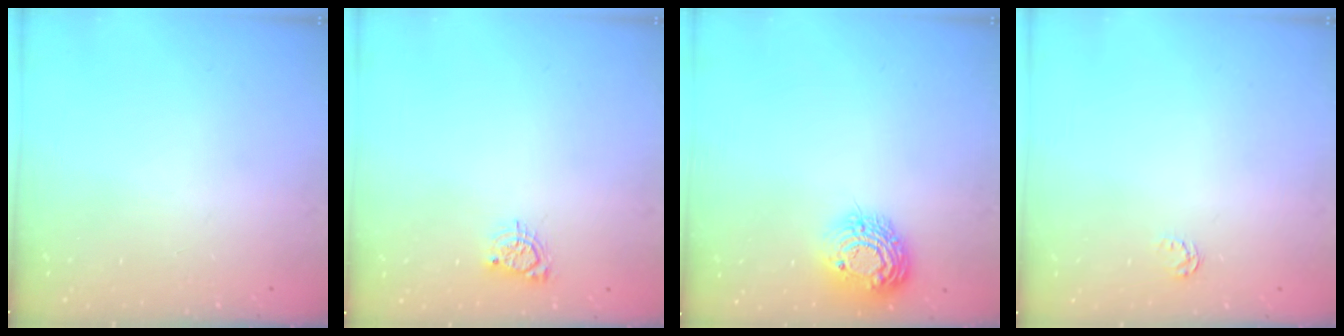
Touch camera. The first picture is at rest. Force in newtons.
{"total": 5.0, "press": 4.9, "slide": 0.6}
{"total": 13.7, "press": 13.6, "slide": 1.1}
{"total": 2.5, "press": 2.5, "slide": 0.4}